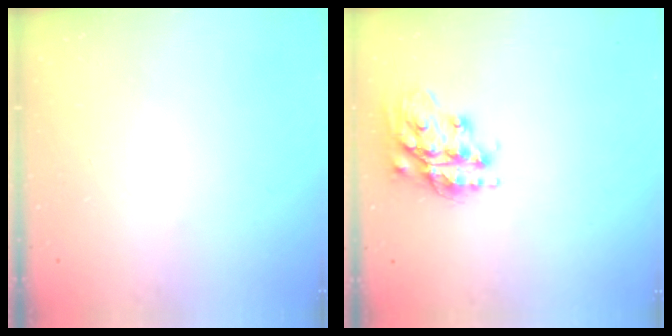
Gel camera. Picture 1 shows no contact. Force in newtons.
{"total": 16.1, "press": 16.0, "slide": 1.3}